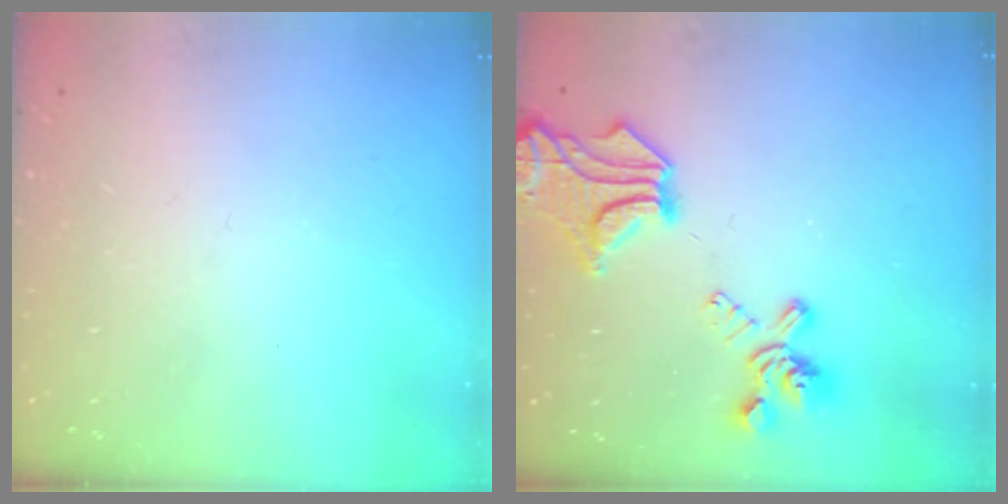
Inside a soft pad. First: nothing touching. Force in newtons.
{"total": 8.6, "press": 7.9, "slide": 3.3}